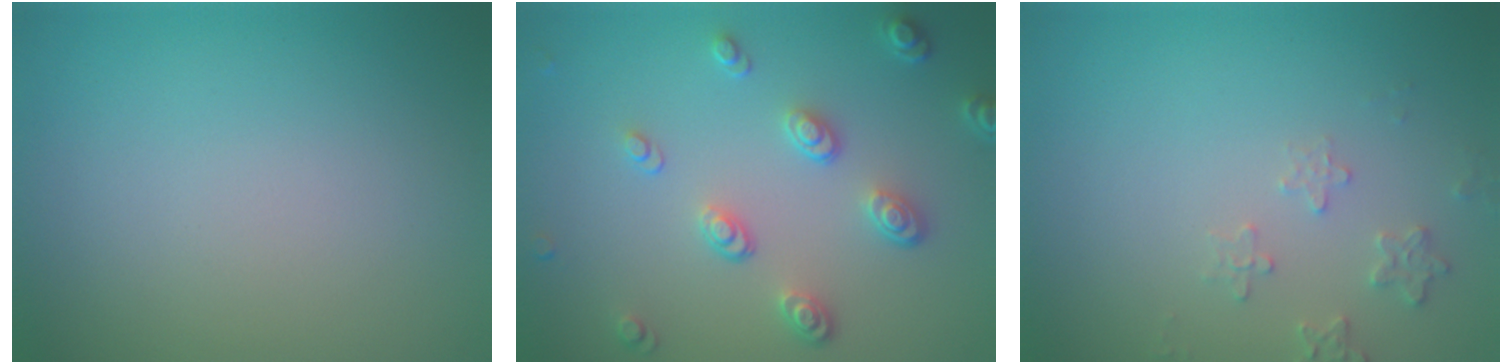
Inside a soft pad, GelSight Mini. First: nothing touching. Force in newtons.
{"total": 3.7, "press": 2.9, "slide": 2.3}
{"total": 1.6, "press": 1.6, "slide": 0.4}